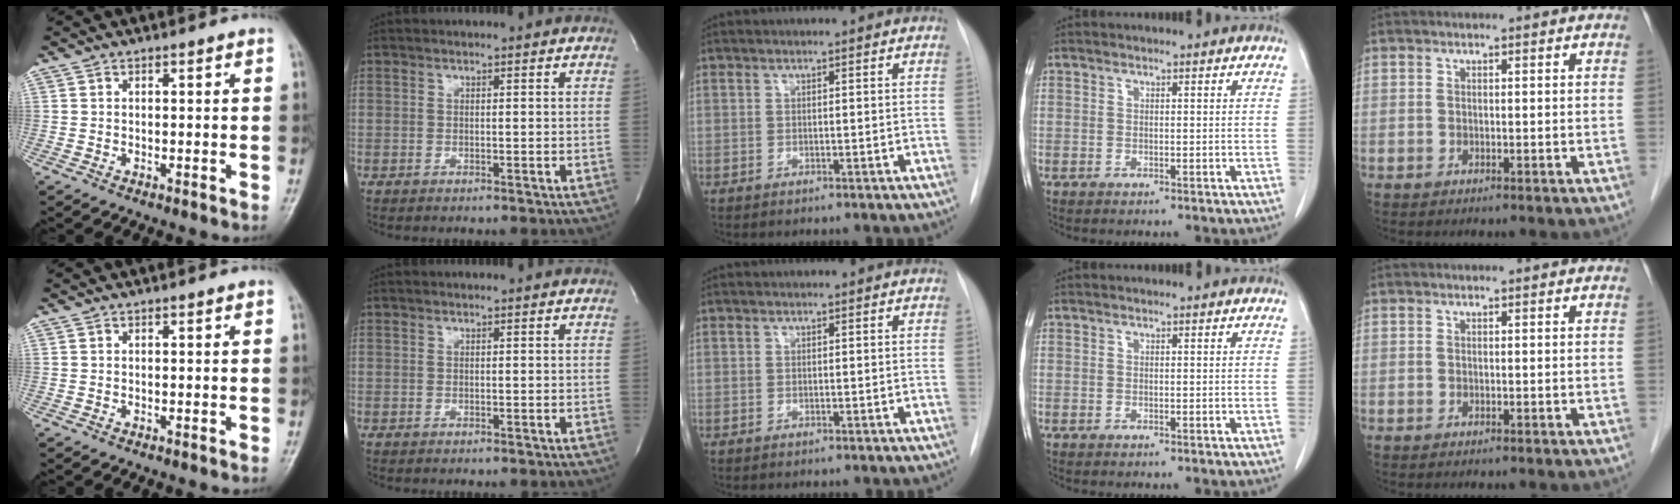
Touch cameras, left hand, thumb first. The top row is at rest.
{}